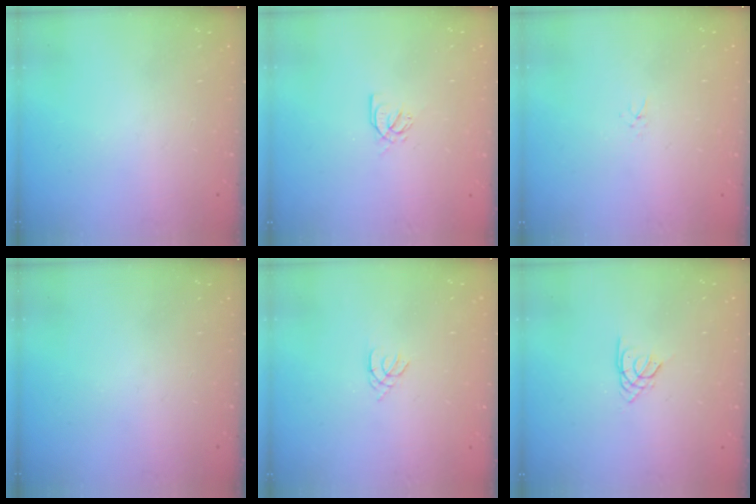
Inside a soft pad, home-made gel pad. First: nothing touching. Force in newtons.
{"total": 3.5, "press": 3.5, "slide": 0.2}
{"total": 1.6, "press": 1.6, "slide": 0.2}
{"total": 0.0}
{"total": 1.1, "press": 1.0, "slide": 0.3}
{"total": 2.5, "press": 2.4, "slide": 0.5}